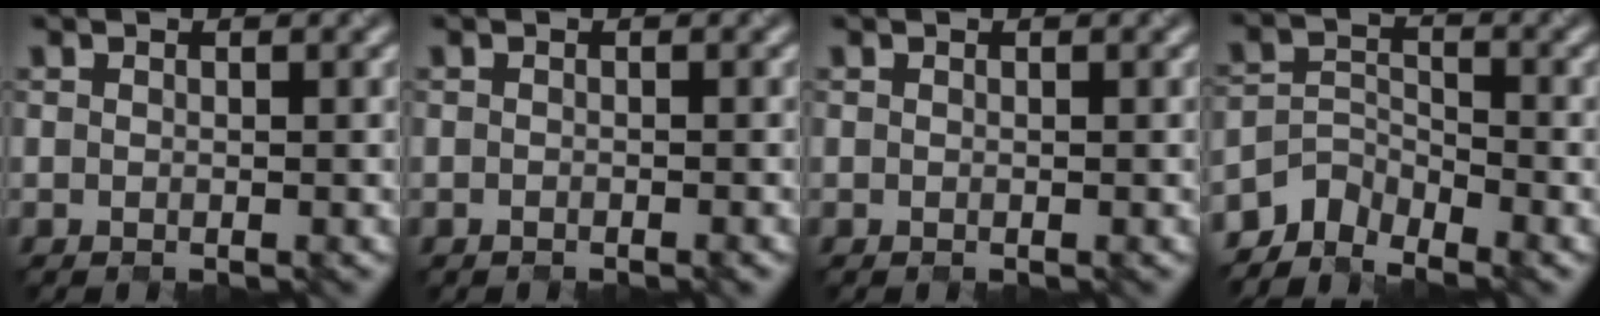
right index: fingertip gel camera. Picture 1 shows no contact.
{"total": 0.5, "force": [-0.5, 0.0, 0.2], "torque": [-0.004, -0.002, -0.008]}
{"total": 0.0}
{"total": 3.4, "force": [-3.2, 1.2, 0.2], "torque": [0.003, 0.000, -0.073]}